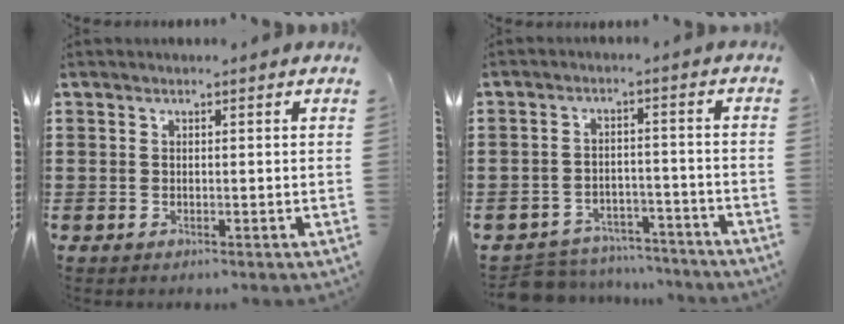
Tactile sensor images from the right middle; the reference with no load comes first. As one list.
[{"total": 5.4, "force": [-5.4, 1.0, -0.1], "torque": [-0.006, 0.013, -0.112]}]